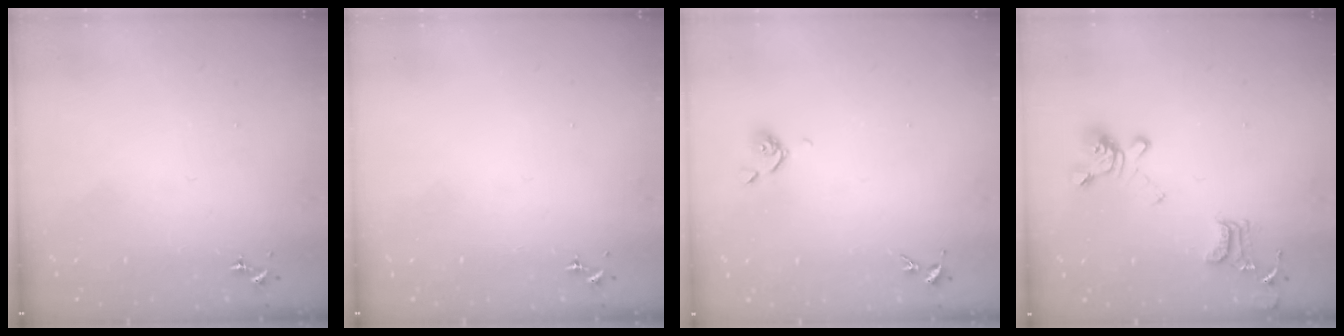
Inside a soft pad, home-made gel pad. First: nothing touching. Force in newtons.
{"total": 0.0}
{"total": 6.0, "press": 5.9, "slide": 0.8}
{"total": 16.4, "press": 16.3, "slide": 1.5}